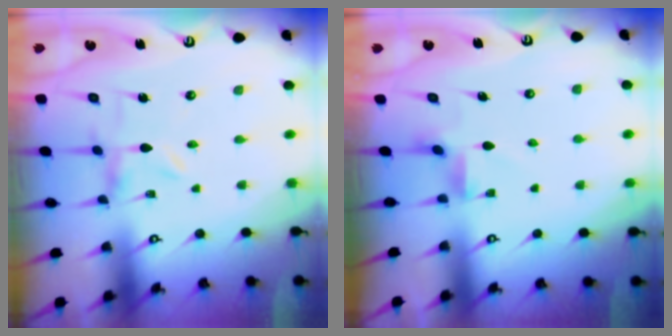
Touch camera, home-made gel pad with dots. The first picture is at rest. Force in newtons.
{"total": 2.6, "press": 2.6, "slide": 0.5}